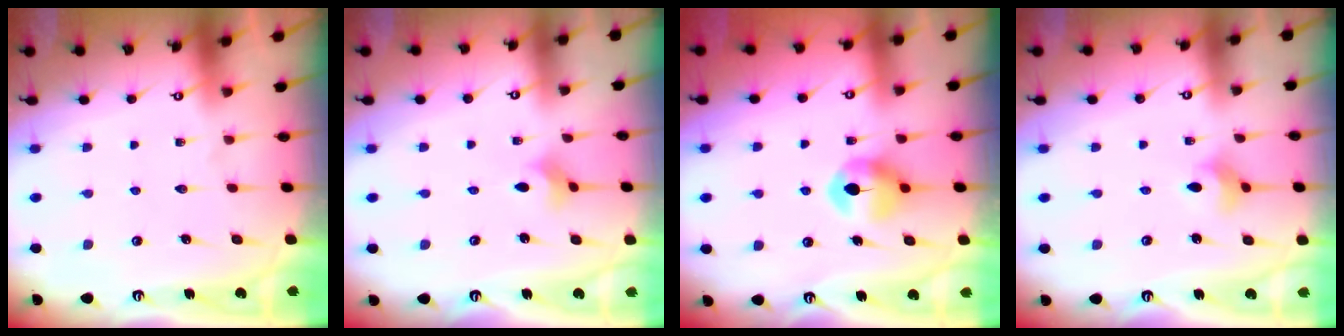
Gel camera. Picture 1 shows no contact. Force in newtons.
{"total": 2.7, "press": 2.6, "slide": 0.7}
{"total": 8.2, "press": 8.1, "slide": 0.4}
{"total": 4.6, "press": 4.5, "slide": 0.8}